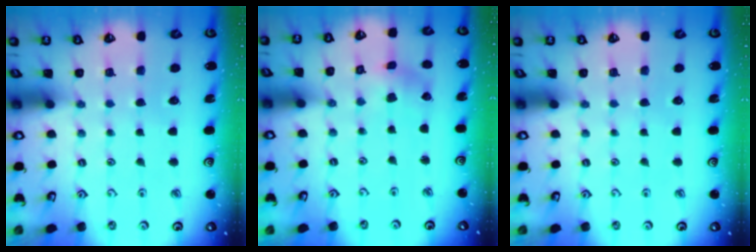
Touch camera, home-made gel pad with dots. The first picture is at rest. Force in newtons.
{"total": 0.8, "press": 0.8, "slide": 0.2}
{"total": 0.0}